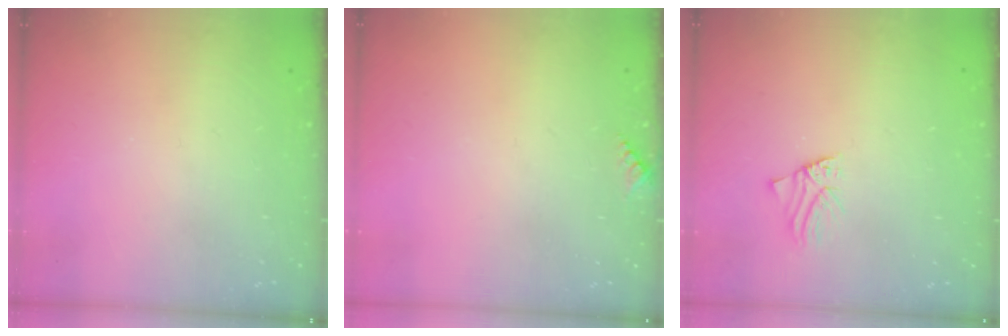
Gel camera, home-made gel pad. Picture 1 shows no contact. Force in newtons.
{"total": 5.1, "press": 4.8, "slide": 1.5}
{"total": 0.7, "press": 0.7, "slide": 0.1}